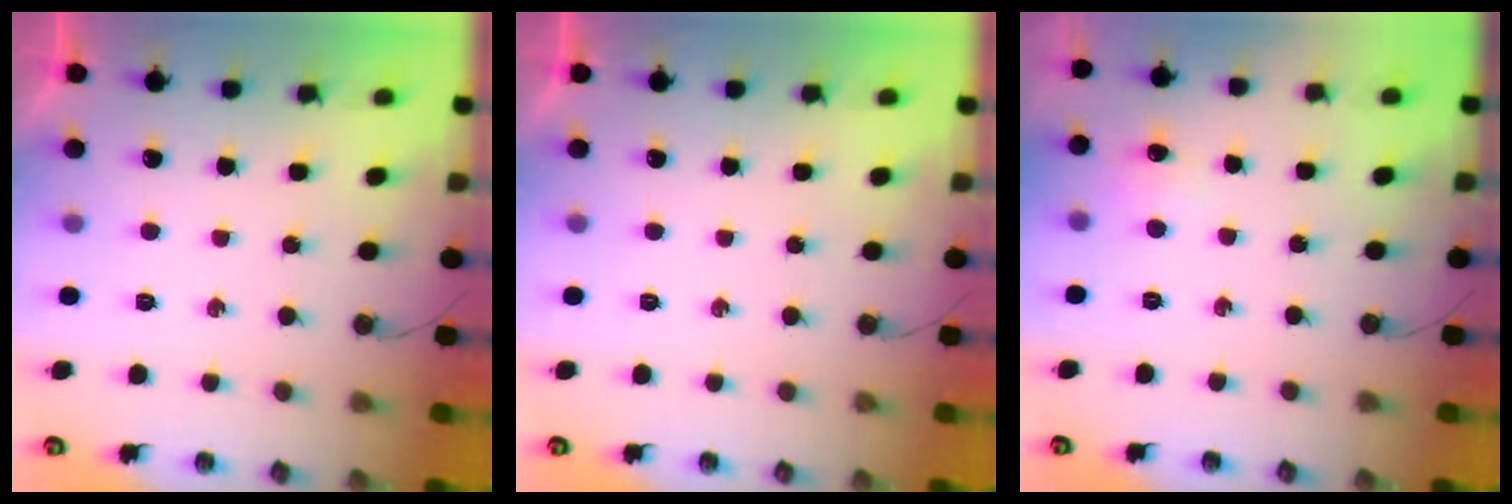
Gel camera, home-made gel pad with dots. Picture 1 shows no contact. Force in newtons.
{"total": 0.0}
{"total": 6.1, "press": 6.1, "slide": 0.9}